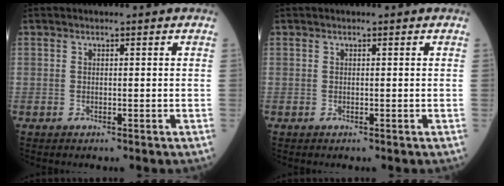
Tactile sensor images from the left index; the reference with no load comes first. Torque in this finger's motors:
{"motor_torque": [0.03, 0.06, 0.00, 0.00]}